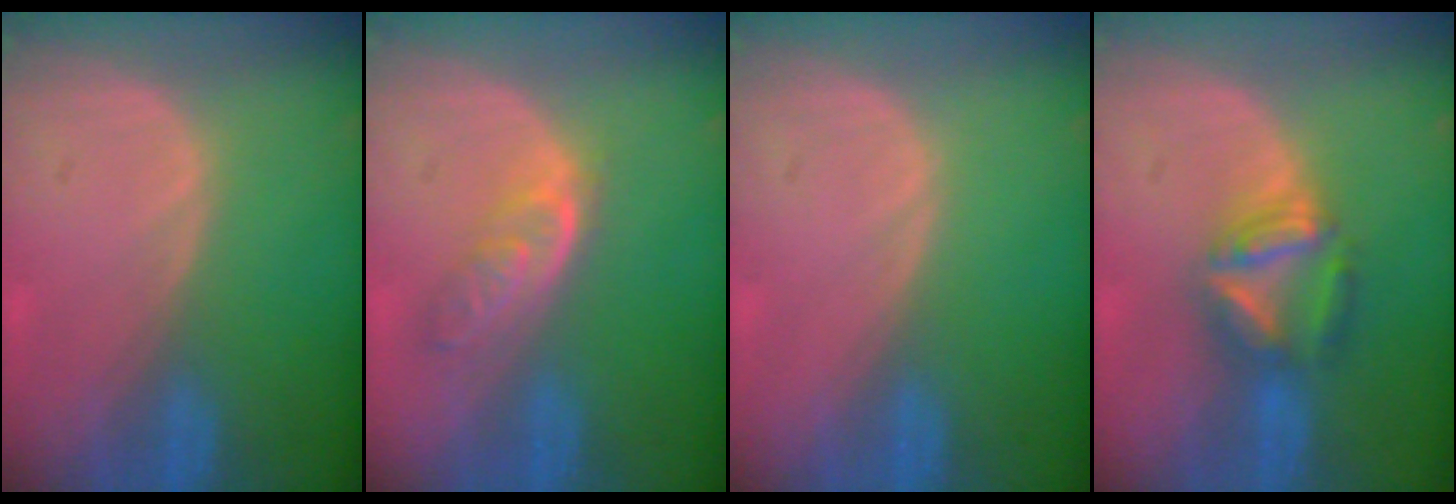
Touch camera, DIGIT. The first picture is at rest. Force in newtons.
{"total": 4.7, "press": 4.4, "slide": 1.9}
{"total": 0.0}
{"total": 6.2, "press": 6.0, "slide": 1.5}